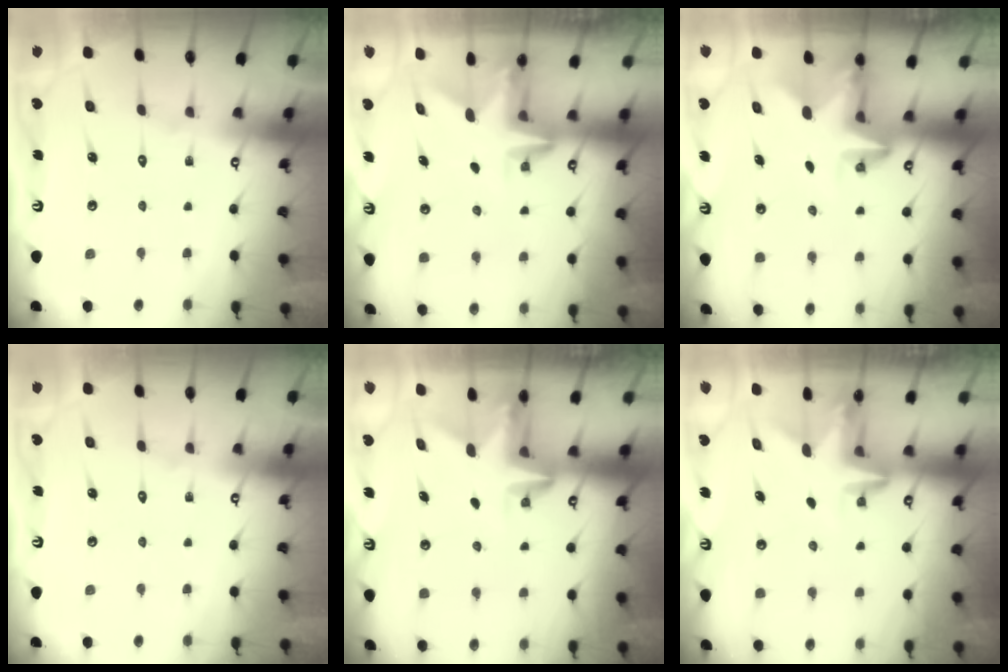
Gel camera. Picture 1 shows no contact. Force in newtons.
{"total": 2.8, "press": 2.8, "slide": 0.2}
{"total": 3.4, "press": 3.4, "slide": 0.2}
{"total": 0.0}
{"total": 3.0, "press": 3.0, "slide": 0.2}
{"total": 3.0, "press": 3.0, "slide": 0.2}